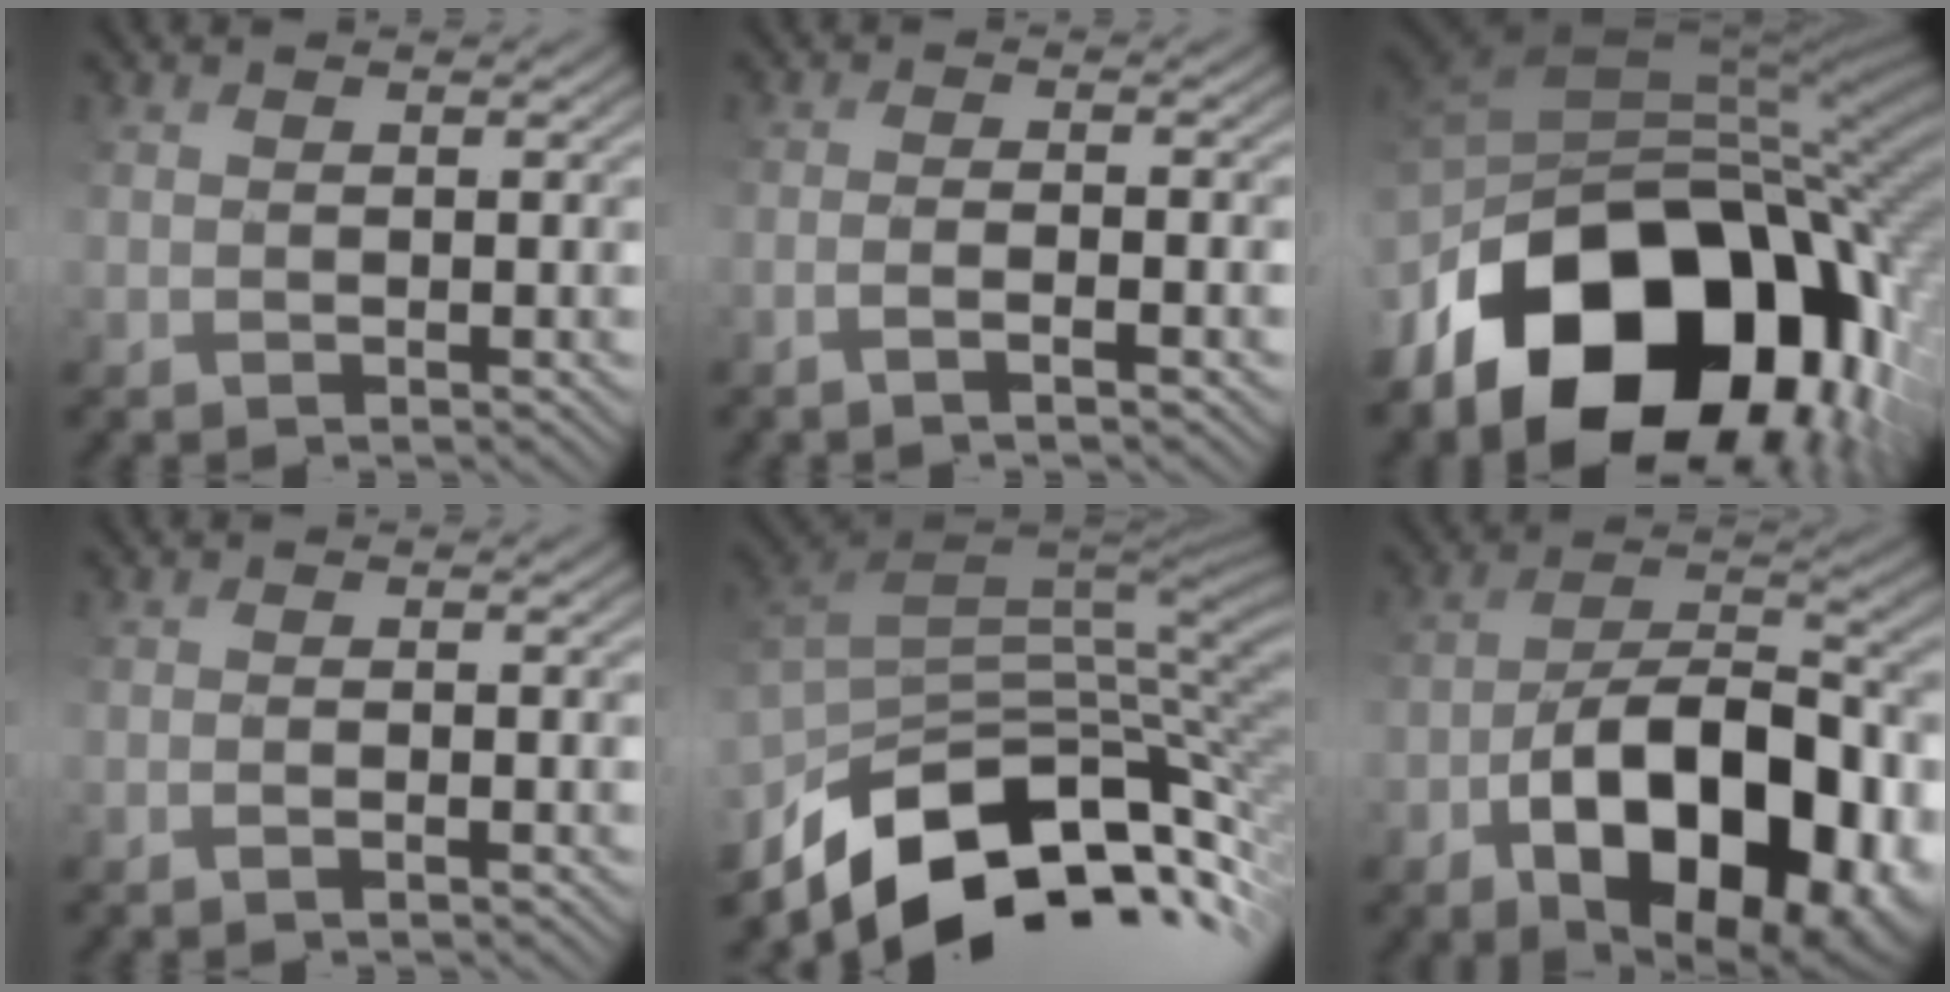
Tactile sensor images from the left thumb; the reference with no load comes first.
{"total": 2.9, "force": [-1.8, 0.4, 2.2], "torque": [-0.036, 0.010, -0.042]}
{"total": 19.9, "force": [-8.2, 12.5, 13.2], "torque": [-0.269, -0.025, -0.108]}
{"total": 1.1, "force": [-0.8, 0.1, 0.7], "torque": [-0.014, 0.006, -0.020]}
{"total": 13.8, "force": [-7.9, 7.1, 8.8], "torque": [-0.220, -0.015, -0.124]}
{"total": 15.9, "force": [-7.0, 8.4, 11.5], "torque": [-0.169, -0.014, -0.102]}